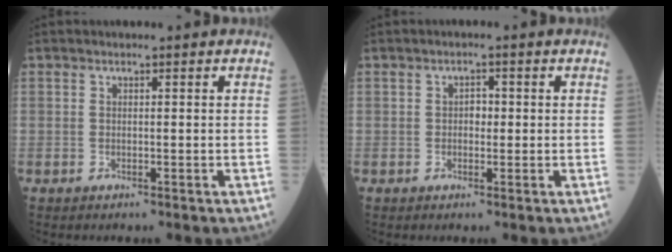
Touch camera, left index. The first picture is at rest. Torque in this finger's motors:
{"motor_torque": [-0.05, 0.15, 0.01, 0.00]}